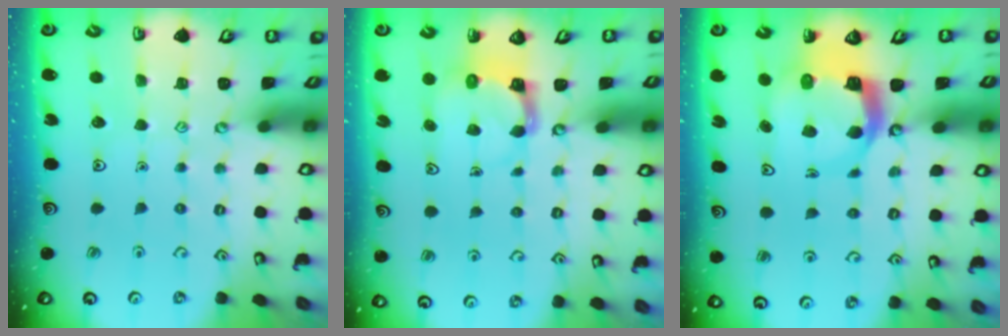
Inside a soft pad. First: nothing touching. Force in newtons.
{"total": 4.2, "press": 4.2, "slide": 0.4}
{"total": 8.1, "press": 8.0, "slide": 0.9}